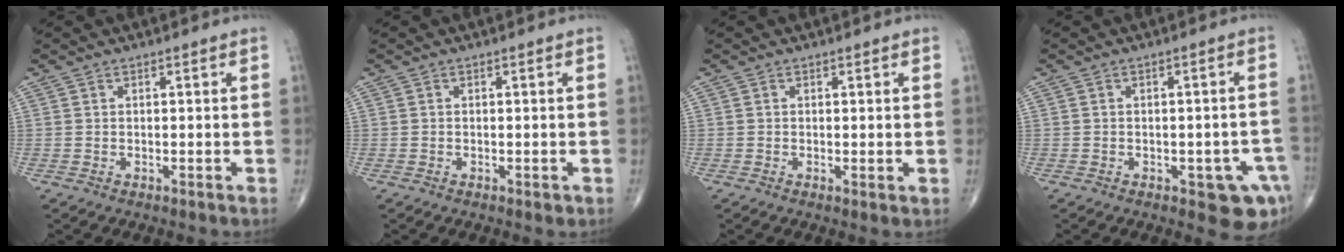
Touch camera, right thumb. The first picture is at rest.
{"total": 0.7, "force": [-0.3, 0.4, 0.5], "torque": [-0.007, -0.001, -0.004]}
{"total": 0.9, "force": [0.0, 0.2, 0.9], "torque": [-0.017, -0.005, -0.002]}
{"total": 7.5, "force": [-3.3, 3.2, 6.0], "torque": [-0.048, 0.012, -0.034]}